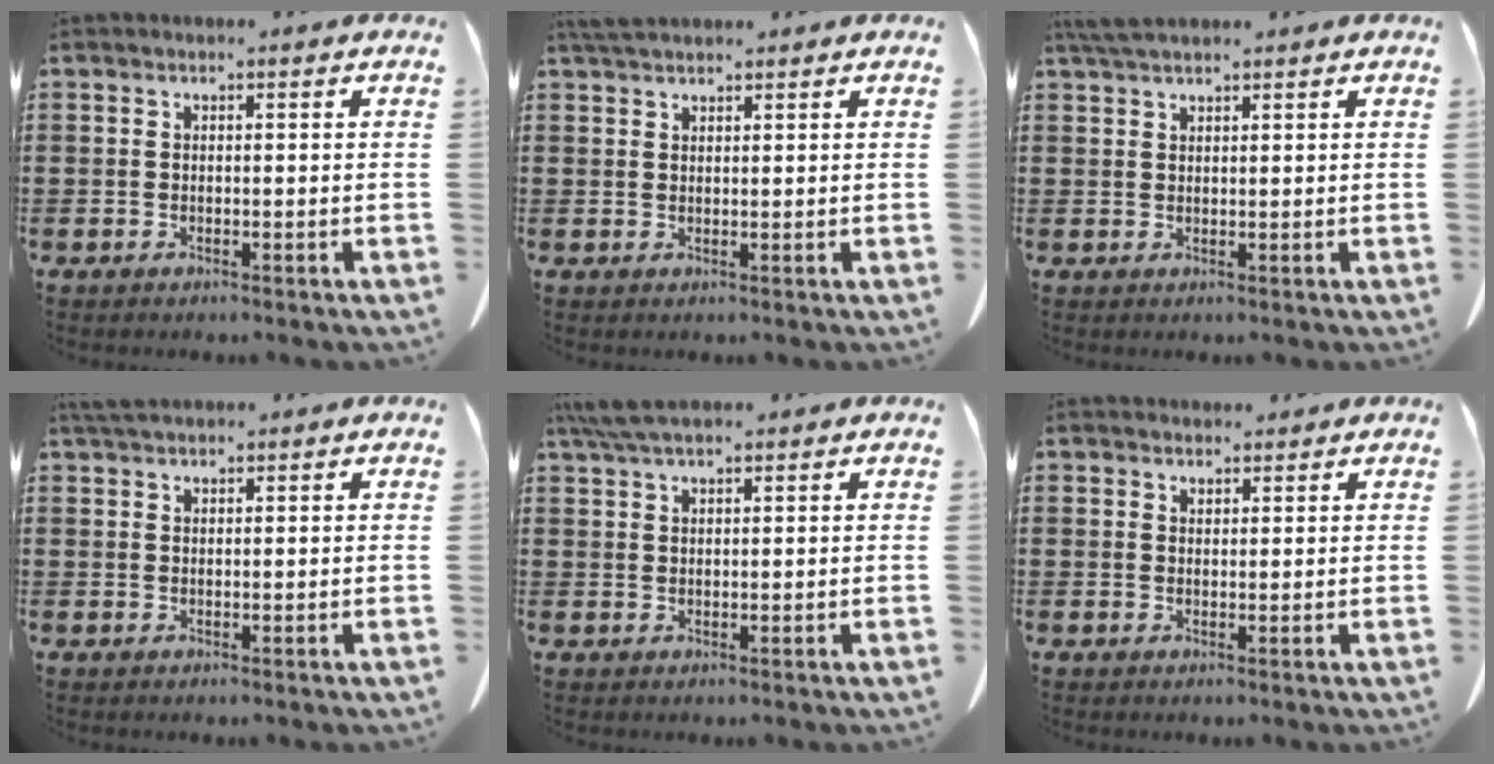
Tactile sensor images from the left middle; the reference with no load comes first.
{"total": 2.5, "force": [2.3, 0.4, 1.0], "torque": [-0.026, -0.001, 0.044]}
{"total": 3.1, "force": [2.5, 0.6, 1.7], "torque": [-0.039, 0.000, 0.049]}
{"total": 2.3, "force": [2.0, 0.4, 0.9], "torque": [-0.025, 0.001, 0.040]}
{"total": 4.4, "force": [3.4, 0.8, 2.6], "torque": [-0.060, -0.002, 0.065]}
{"total": 2.0, "force": [1.9, 0.6, 0.1], "torque": [0.002, -0.003, 0.036]}